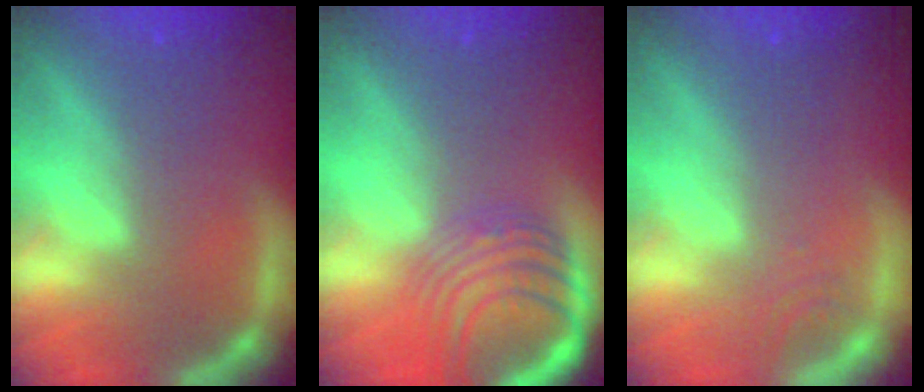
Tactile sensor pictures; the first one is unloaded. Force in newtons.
{"total": 9.5}
{"total": 1.0}